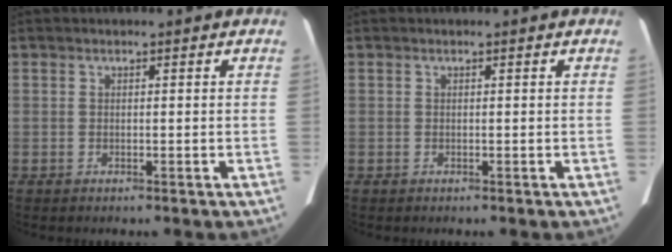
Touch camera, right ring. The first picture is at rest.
{"total": 0.0}